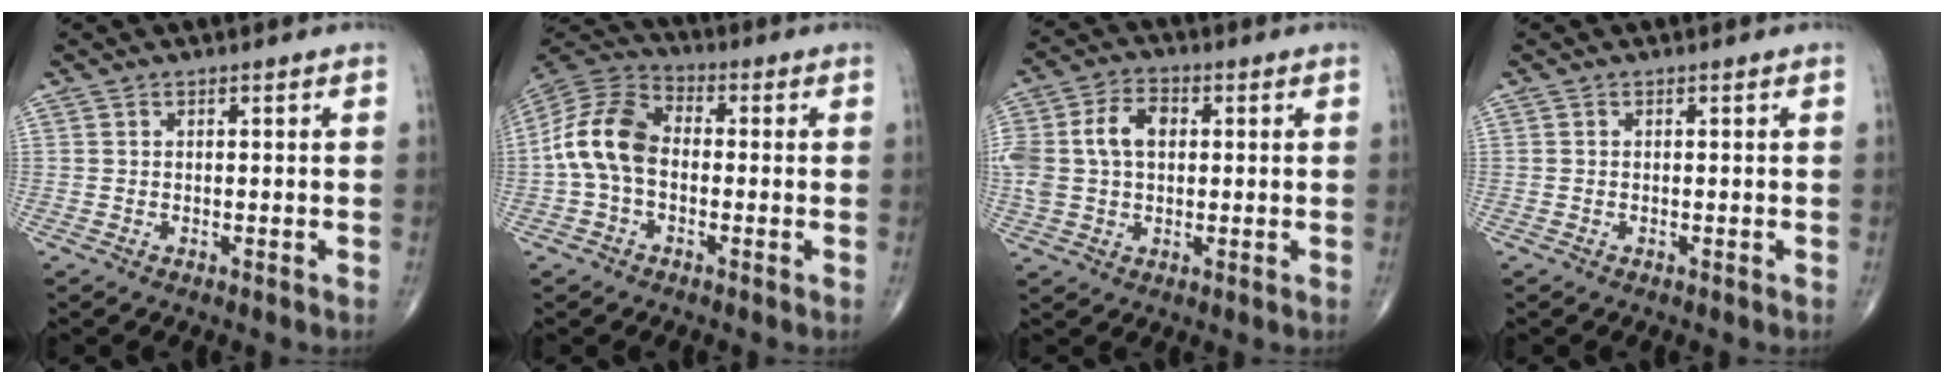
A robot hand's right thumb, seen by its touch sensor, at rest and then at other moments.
{"total": 11.8, "force": [-1.1, 7.8, 8.8], "torque": [-0.171, 0.034, -0.035]}
{"total": 11.5, "force": [1.5, 7.9, 8.3], "torque": [-0.176, 0.022, 0.028]}
{"total": 0.0}